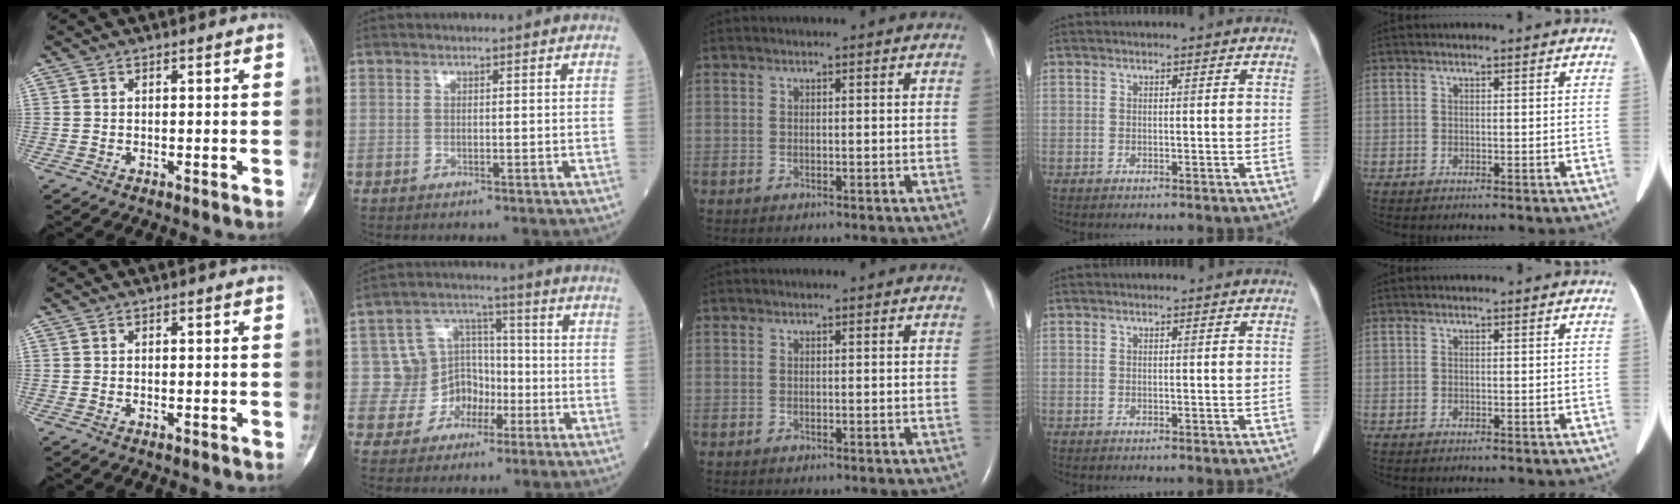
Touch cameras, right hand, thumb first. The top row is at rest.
{"index": {"total": 7.5, "force": [-2.3, 7.1, 0.9], "torque": [0.007, 0.028, -0.032]}}